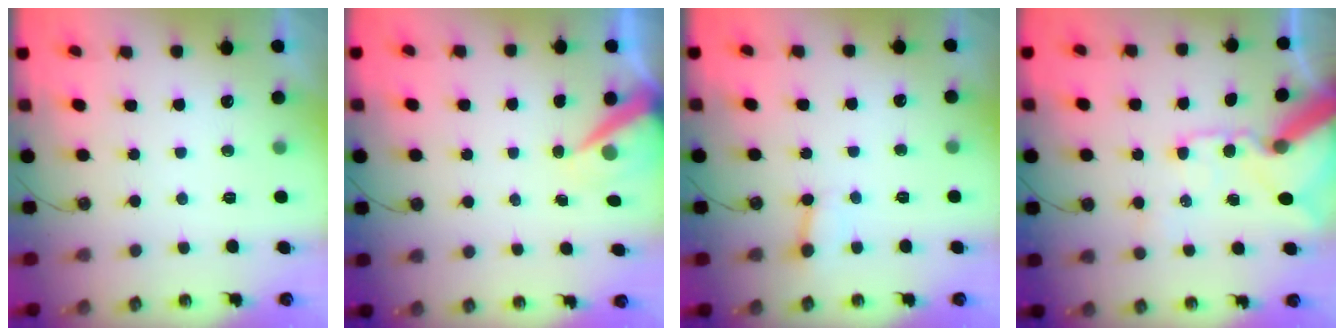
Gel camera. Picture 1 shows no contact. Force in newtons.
{"total": 6.8, "press": 6.8, "slide": 0.5}
{"total": 2.5, "press": 2.5, "slide": 0.2}
{"total": 15.5, "press": 15.3, "slide": 2.4}